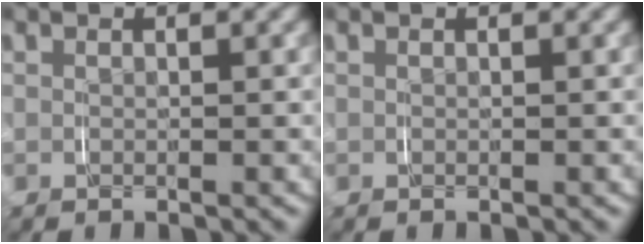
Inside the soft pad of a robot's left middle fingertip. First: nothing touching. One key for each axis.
{"total": 0.0}